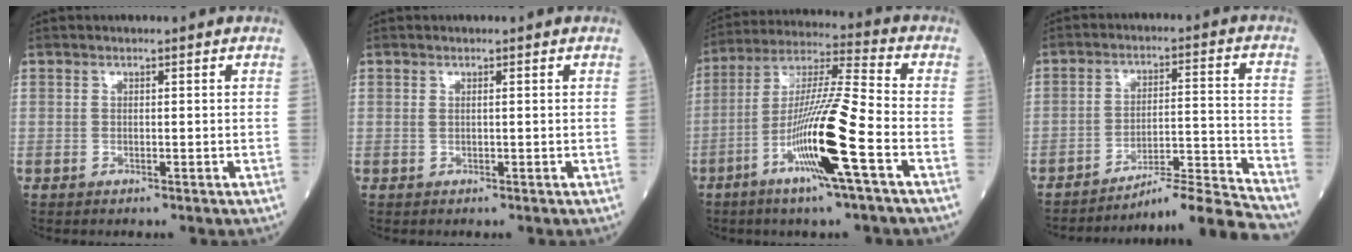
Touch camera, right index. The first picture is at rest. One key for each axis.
{"total": 0.6, "fx": 0.2, "fy": 0.0, "fz": 0.5, "tx": -0.017, "ty": 0.001, "tz": 0.004}
{"total": 14.8, "fx": -5.8, "fy": -0.5, "fz": 13.6, "tx": -0.265, "ty": -0.007, "tz": -0.112}
{"total": 13.4, "fx": -12.9, "fy": -2.6, "fz": 2.3, "tx": -0.020, "ty": 0.023, "tz": -0.205}